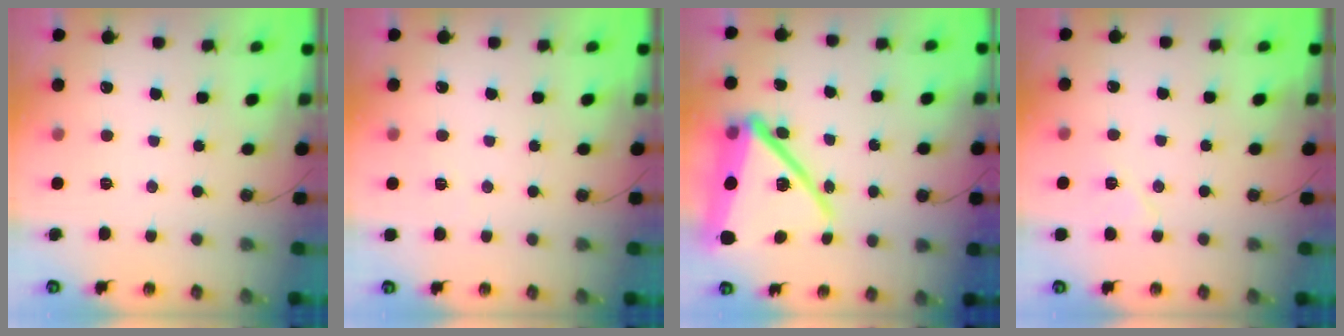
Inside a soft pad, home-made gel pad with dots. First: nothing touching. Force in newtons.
{"total": 2.7, "press": 2.6, "slide": 0.7}
{"total": 22.9, "press": 22.8, "slide": 1.7}
{"total": 6.0, "press": 5.9, "slide": 1.1}